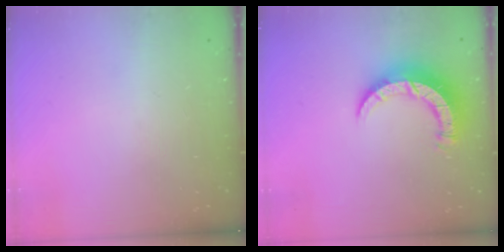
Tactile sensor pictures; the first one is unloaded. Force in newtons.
{"total": 9.6, "press": 9.5, "slide": 1.2}